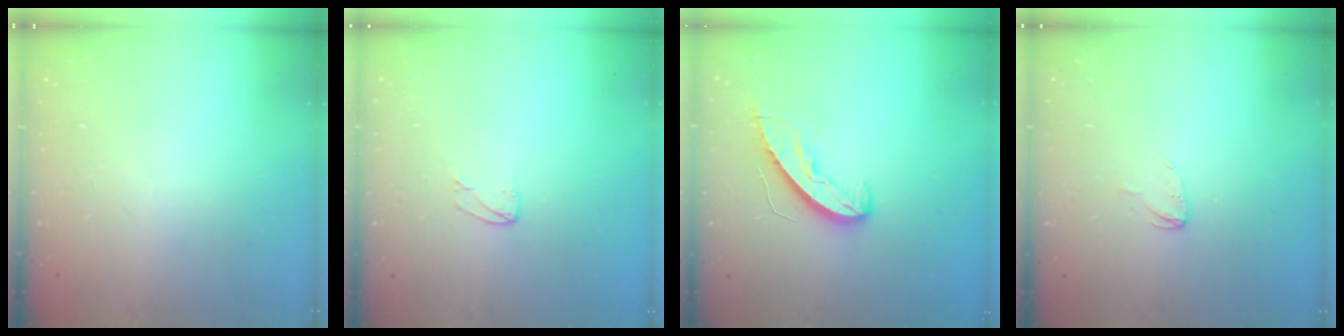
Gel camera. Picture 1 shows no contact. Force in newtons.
{"total": 3.4, "press": 3.4, "slide": 0.3}
{"total": 8.1, "press": 8.0, "slide": 0.6}
{"total": 3.4, "press": 3.3, "slide": 0.3}